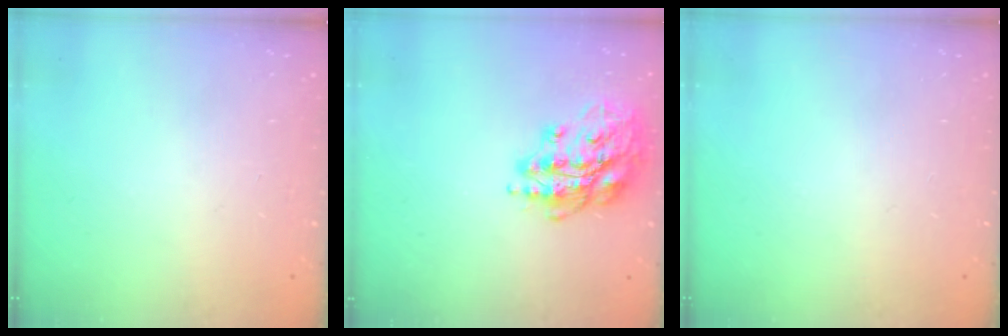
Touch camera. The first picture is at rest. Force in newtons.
{"total": 16.4, "press": 16.4, "slide": 0.6}
{"total": 0.0}